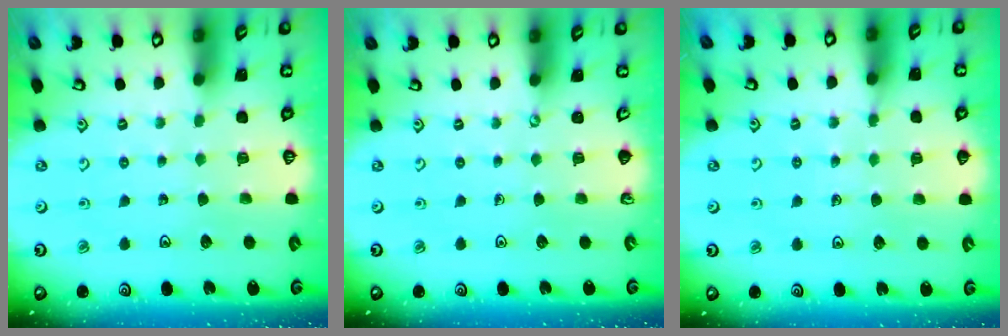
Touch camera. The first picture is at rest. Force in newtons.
{"total": 0.0}
{"total": 4.6, "press": 4.5, "slide": 0.9}